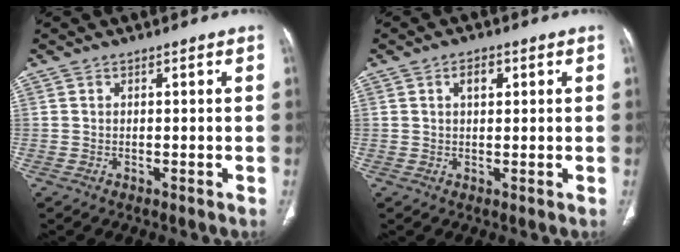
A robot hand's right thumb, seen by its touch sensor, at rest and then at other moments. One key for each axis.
{"total": 3.1, "fx": 1.1, "fy": 1.7, "fz": 2.3, "tx": -0.031, "ty": 0.001, "tz": 0.018}